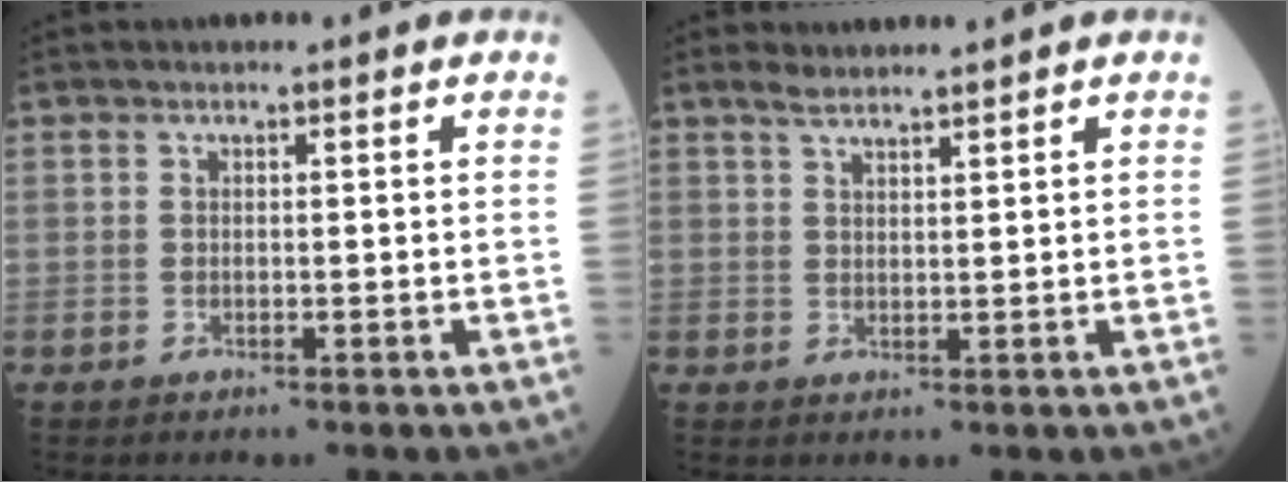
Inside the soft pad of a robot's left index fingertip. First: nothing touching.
{"total": 3.1, "force": [2.9, 0.1, 1.1], "torque": [-0.025, 0.018, 0.056]}